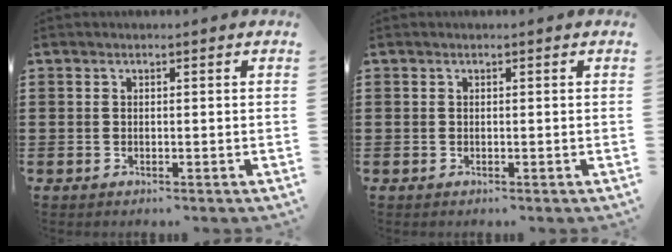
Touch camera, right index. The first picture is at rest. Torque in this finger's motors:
{"motor_torque": [-0.40, 0.40, 0.00, 0.00]}